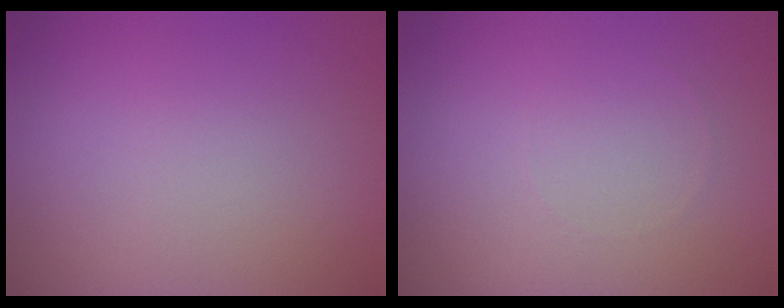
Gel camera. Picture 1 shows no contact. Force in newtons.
{"total": 0.0}